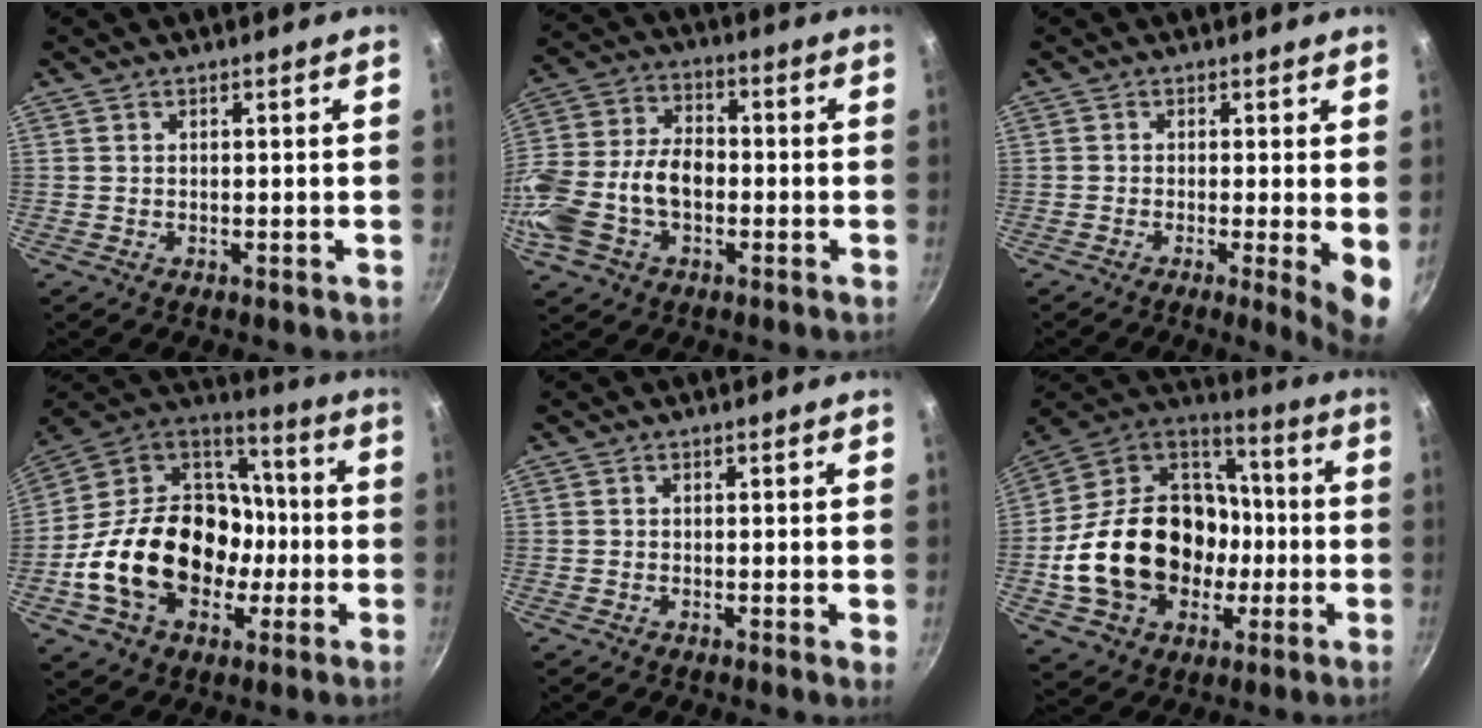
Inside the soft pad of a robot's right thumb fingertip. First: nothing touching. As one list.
[{"total": 16.6, "force": [-3.7, 11.0, 11.8], "torque": [-0.230, 0.039, -0.075]}, {"total": 6.4, "force": [-0.8, 0.8, 6.3], "torque": [-0.081, -0.013, -0.011]}, {"total": 27.9, "force": [-5.5, 20.6, 18.1], "torque": [-0.290, 0.059, -0.078]}, {"total": 1.2, "force": [-0.2, 0.1, 1.2], "torque": [-0.018, -0.004, -0.007]}, {"total": 27.4, "force": [-4.1, 20.9, 17.3], "torque": [-0.279, 0.055, -0.052]}]